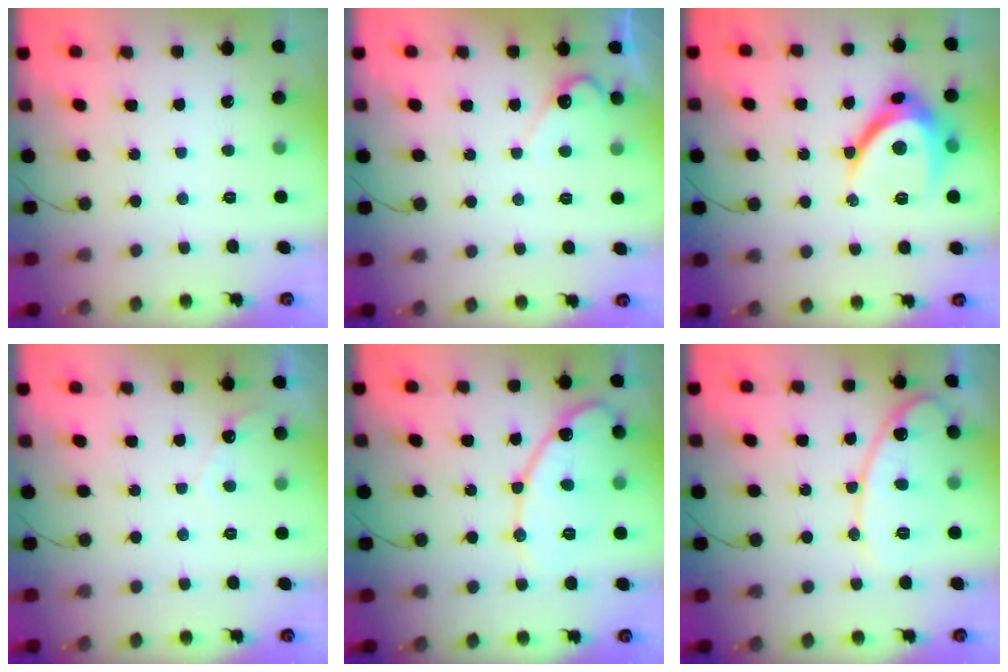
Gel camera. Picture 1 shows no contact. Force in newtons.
{"total": 5.4, "press": 5.4, "slide": 0.4}
{"total": 11.4, "press": 11.4, "slide": 0.7}
{"total": 3.8, "press": 3.8, "slide": 0.2}
{"total": 14.6, "press": 14.6, "slide": 1.1}
{"total": 14.2, "press": 14.2, "slide": 0.9}